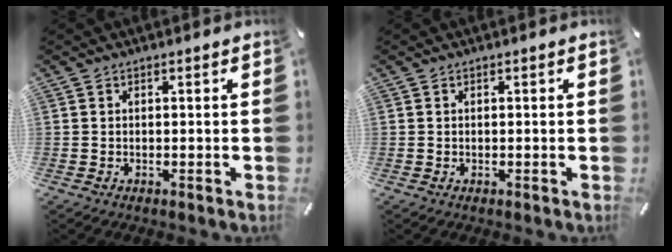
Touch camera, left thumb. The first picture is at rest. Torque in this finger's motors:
{"motor_torque": [-0.03, 0.03, 0.00, 0.00, 0.00]}